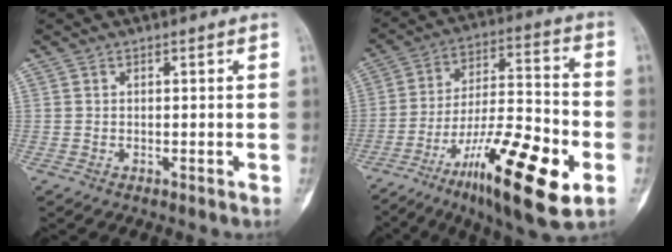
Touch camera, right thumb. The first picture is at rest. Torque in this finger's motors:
{"motor_torque": [0.36, 0.81, 1.49, -0.95, 0.13]}